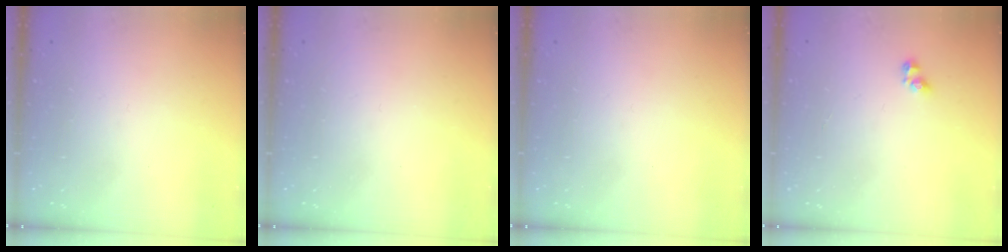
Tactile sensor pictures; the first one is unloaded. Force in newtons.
{"total": 0.0}
{"total": 0.0}
{"total": 3.0, "press": 2.9, "slide": 0.9}